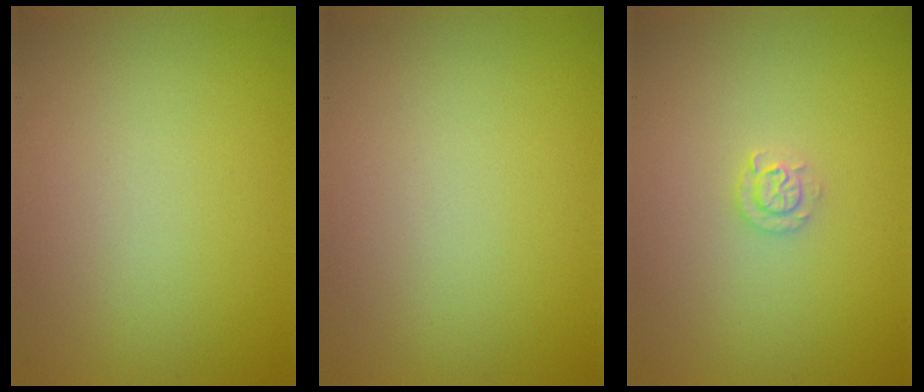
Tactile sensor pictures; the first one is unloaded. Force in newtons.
{"total": 0.0}
{"total": 1.3, "press": 1.3, "slide": 0.2}